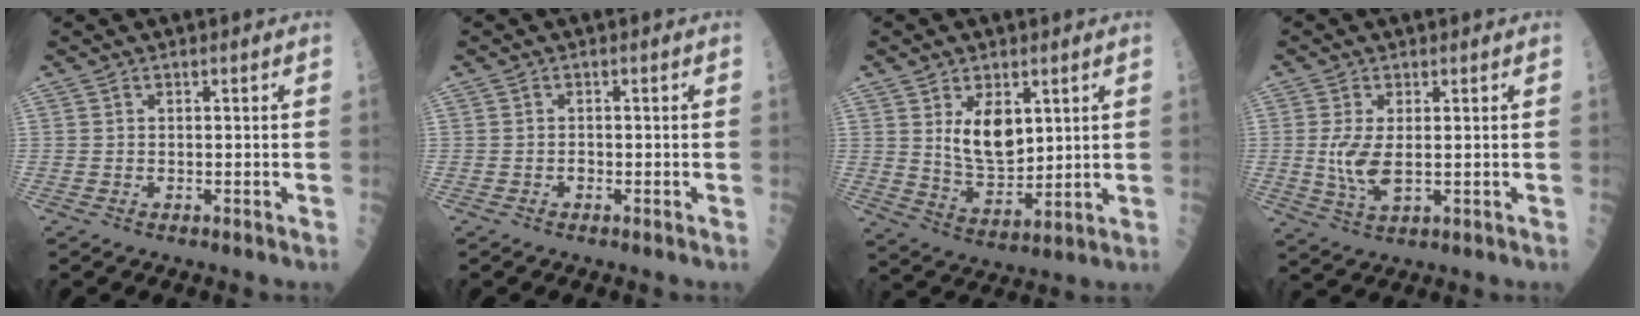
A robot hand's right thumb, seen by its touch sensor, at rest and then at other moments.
{"total": 0.6, "force": [-0.3, 0.4, 0.3], "torque": [-0.003, 0.002, -0.008]}
{"total": 9.4, "force": [3.2, 5.2, 7.2], "torque": [-0.099, -0.028, 0.070]}
{"total": 6.0, "force": [0.2, 2.5, 5.4], "torque": [-0.121, -0.011, 0.009]}